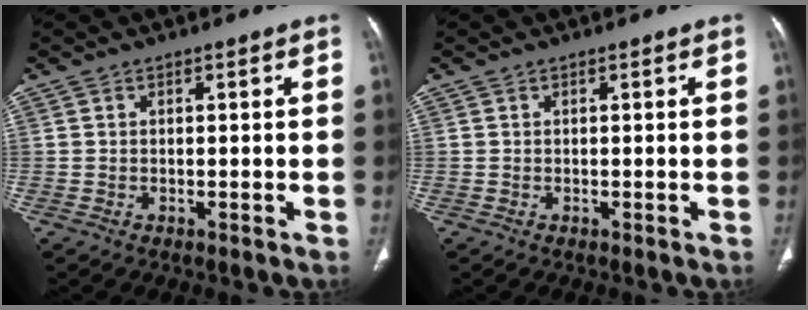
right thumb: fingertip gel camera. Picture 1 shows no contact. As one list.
[{"total": 0.0}]